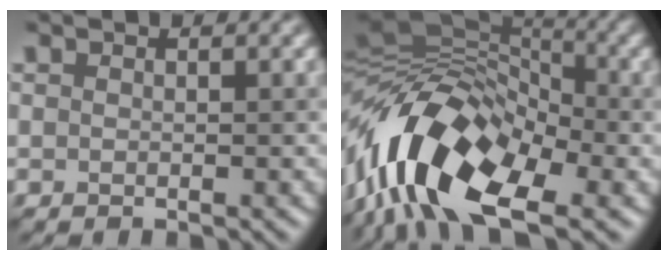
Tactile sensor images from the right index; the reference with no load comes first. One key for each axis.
{"total": 14.5, "fx": -6.0, "fy": 7.5, "fz": 10.8, "tx": -0.203, "ty": 0.024, "tz": -0.129}